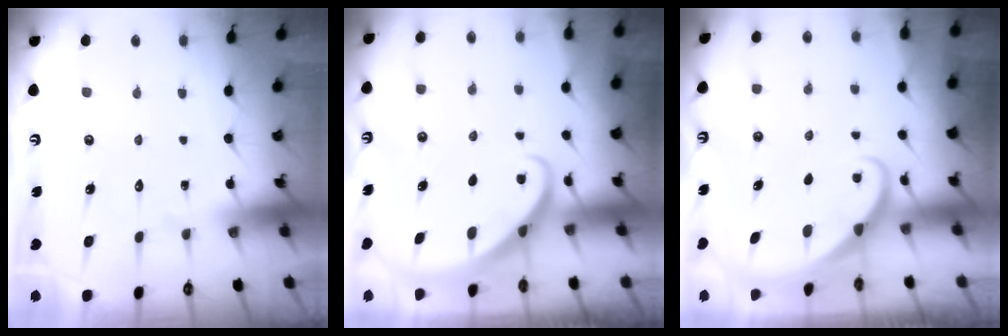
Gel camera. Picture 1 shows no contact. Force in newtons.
{"total": 2.9, "press": 2.9, "slide": 0.2}
{"total": 1.6, "press": 1.6, "slide": 0.0}